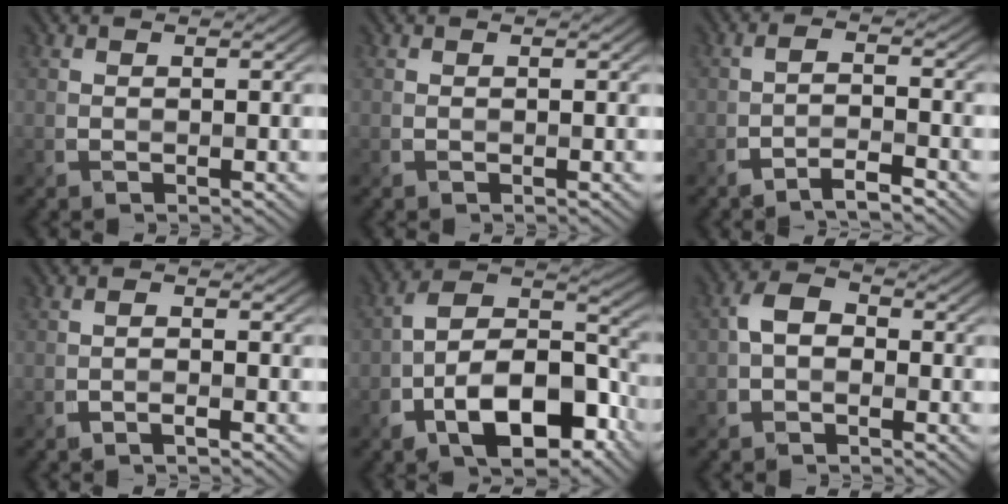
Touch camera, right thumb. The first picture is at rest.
{"total": 0.0}
{"total": 3.3, "force": [-2.6, 0.4, 2.1], "torque": [-0.037, 0.011, -0.059]}
{"total": 1.2, "force": [-0.8, 0.2, 0.9], "torque": [-0.012, 0.007, -0.022]}
{"total": 14.6, "force": [-6.8, 7.5, 10.5], "torque": [-0.168, -0.010, -0.123]}
{"total": 2.7, "force": [-0.9, 1.9, 1.8], "torque": [-0.039, 0.011, -0.022]}